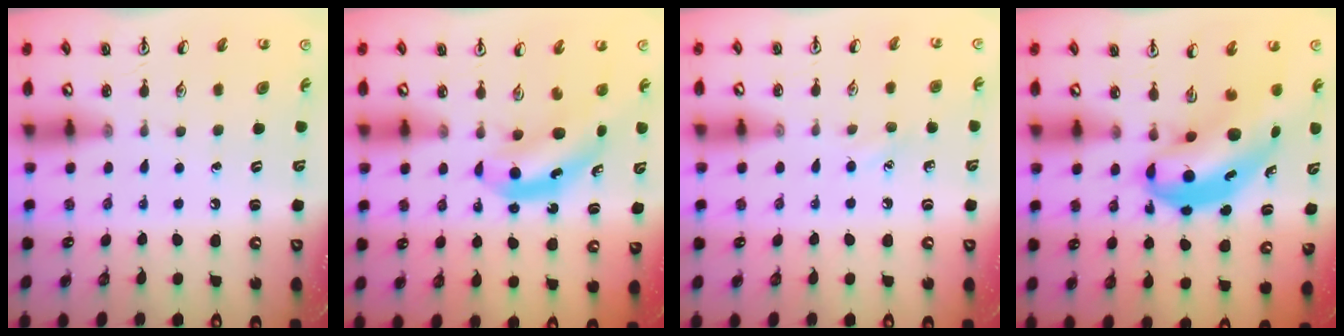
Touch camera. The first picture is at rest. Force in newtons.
{"total": 5.6, "press": 5.5, "slide": 0.8}
{"total": 5.1, "press": 4.8, "slide": 1.6}
{"total": 7.9, "press": 7.7, "slide": 1.6}